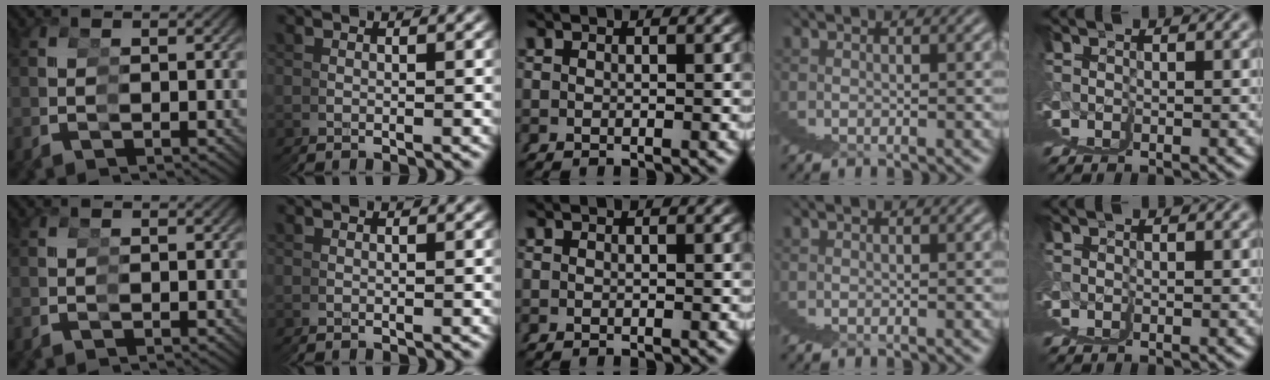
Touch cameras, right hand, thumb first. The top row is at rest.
{}